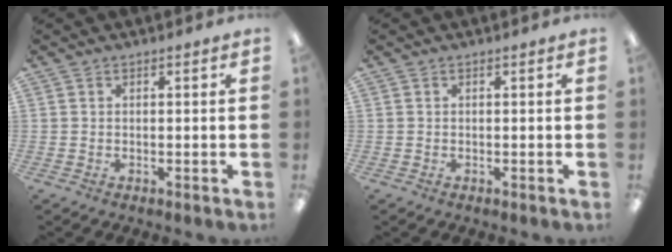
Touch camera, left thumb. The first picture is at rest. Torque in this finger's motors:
{"motor_torque": [-0.06, -0.06, 0.14, -0.08, 0.00]}